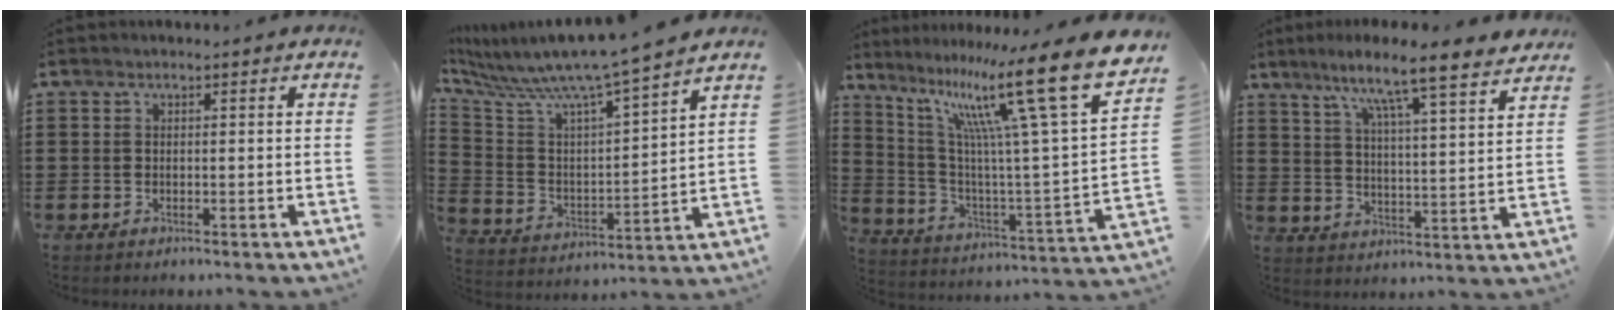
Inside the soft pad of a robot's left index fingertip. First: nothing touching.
{"total": 8.0, "force": [7.1, -0.4, 3.8], "torque": [-0.109, -0.066, 0.110]}
{"total": 18.7, "force": [11.7, 1.9, 14.5], "torque": [-0.263, -0.081, 0.175]}
{"total": 8.1, "force": [6.8, -0.7, 4.4], "torque": [-0.104, -0.048, 0.105]}